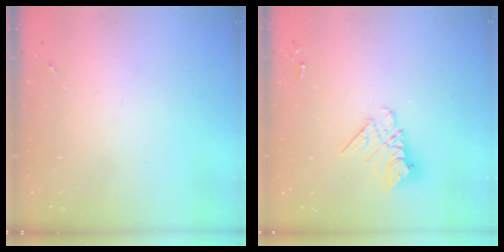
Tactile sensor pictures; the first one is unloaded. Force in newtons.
{"total": 10.7, "press": 10.7, "slide": 1.0}